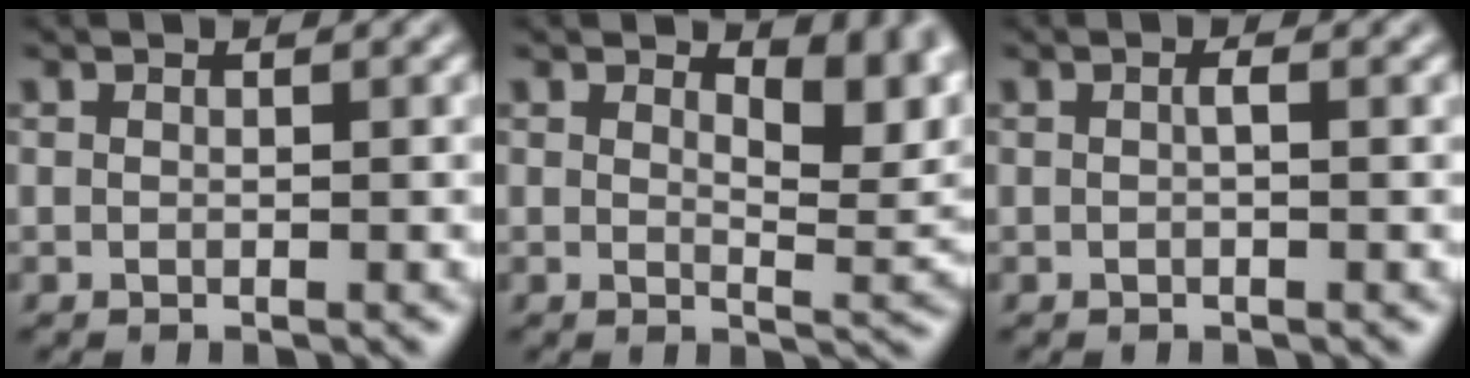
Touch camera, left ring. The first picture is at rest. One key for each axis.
{"total": 5.0, "fx": 2.7, "fy": 2.0, "fz": 3.7, "tx": -0.043, "ty": -0.006, "tz": 0.035}
{"total": 0.7, "fx": 0.0, "fy": 0.1, "fz": 0.7, "tx": -0.014, "ty": 0.001, "tz": 0.001}